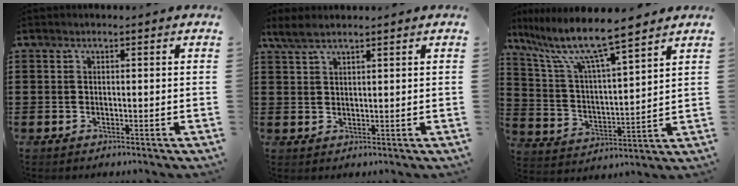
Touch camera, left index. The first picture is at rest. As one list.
[{"total": 2.5, "force": [2.0, 0.6, 1.4], "torque": [-0.032, 0.002, 0.037]}, {"total": 9.4, "force": [7.9, 0.3, 5.1], "torque": [-0.131, -0.046, 0.129]}]